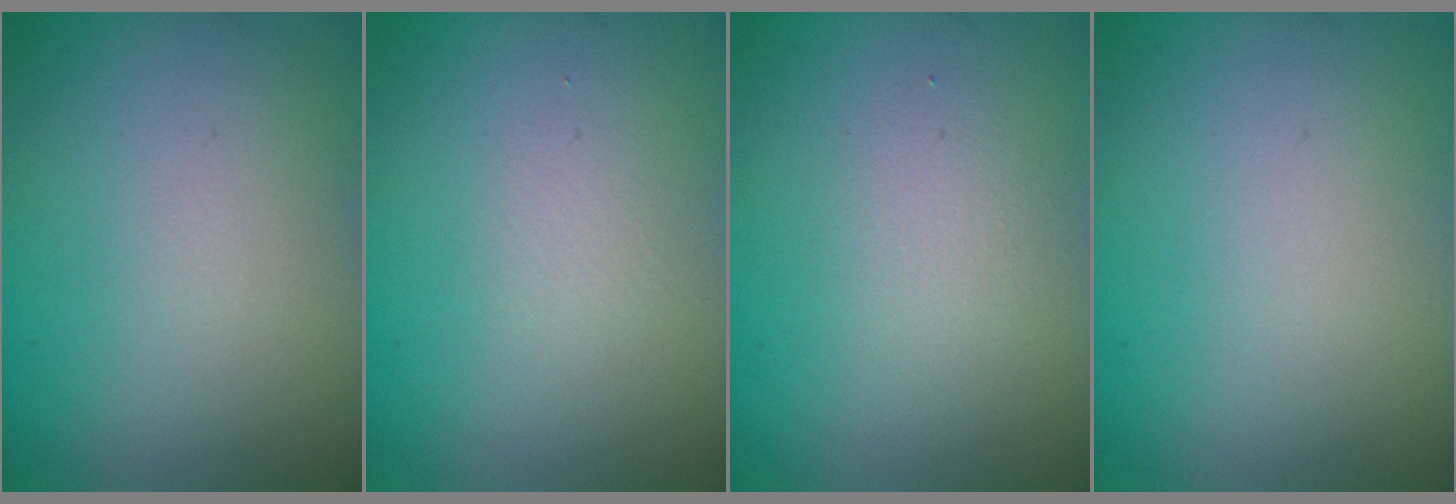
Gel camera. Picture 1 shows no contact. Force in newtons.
{"total": 0.7, "press": 0.7, "slide": 0.0}
{"total": 1.7, "press": 1.6, "slide": 0.1}
{"total": 0.0}